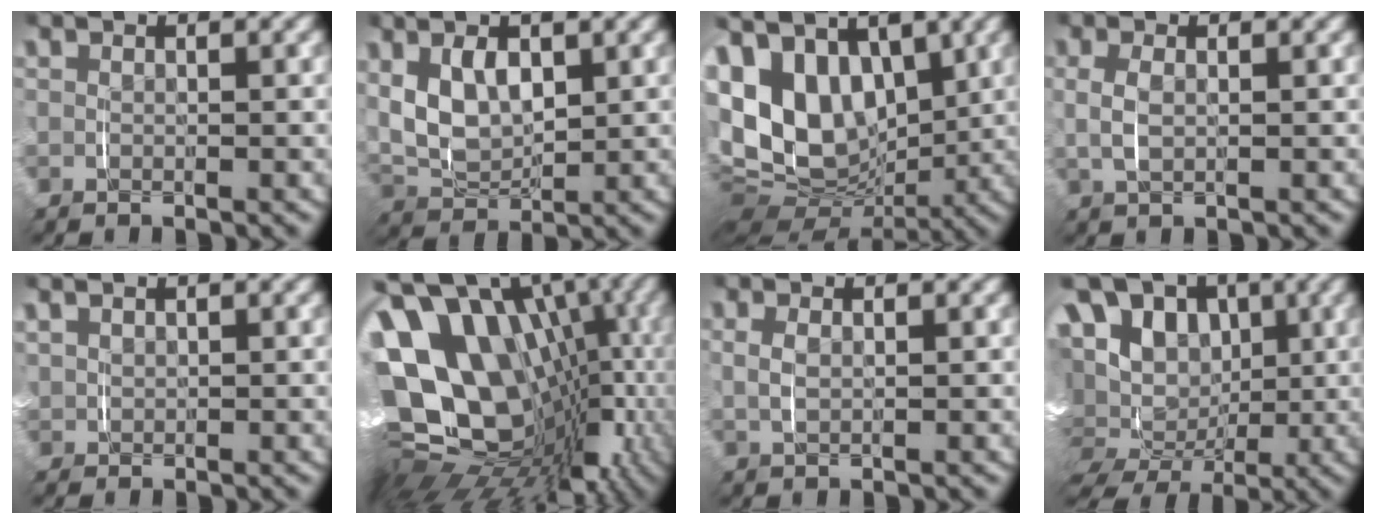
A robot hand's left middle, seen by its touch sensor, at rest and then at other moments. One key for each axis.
{"total": 7.0, "fx": 1.2, "fy": 4.9, "fz": 4.8, "tx": -0.110, "ty": -0.008, "tz": 0.030}
{"total": 16.4, "fx": 1.2, "fy": 12.7, "fz": 10.3, "tx": -0.215, "ty": -0.030, "tz": 0.025}
{"total": 2.2, "fx": 0.5, "fy": 1.2, "fz": 1.9, "tx": -0.048, "ty": 0.000, "tz": 0.013}
{"total": 1.2, "fx": 0.7, "fy": 0.9, "fz": 0.3, "tx": -0.015, "ty": 0.002, "tz": 0.018}
{"total": 27.8, "fx": -3.0, "fy": 20.5, "fz": 18.5, "tx": -0.358, "ty": -0.065, "tz": -0.026}
{"total": 1.4, "fx": 0.5, "fy": 0.6, "fz": 1.2, "tx": -0.027, "ty": 0.000, "tz": 0.013}
{"total": 17.3, "fx": -1.2, "fy": 15.1, "fz": 8.5, "tx": -0.194, "ty": -0.059, "tz": -0.010}